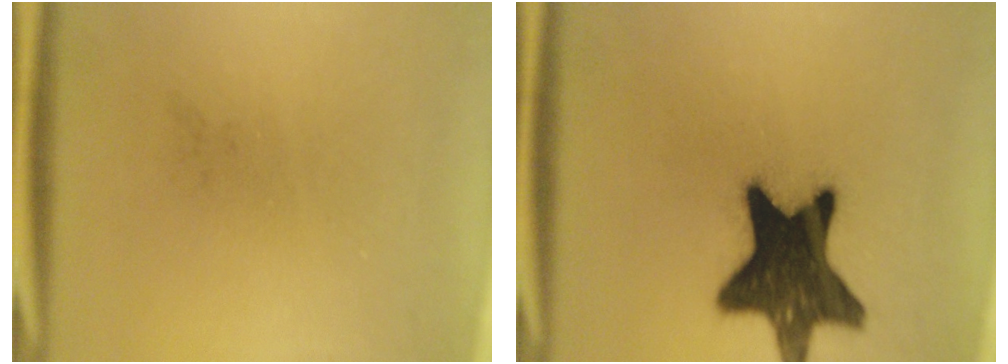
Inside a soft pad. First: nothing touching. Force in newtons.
{"total": 17.6}